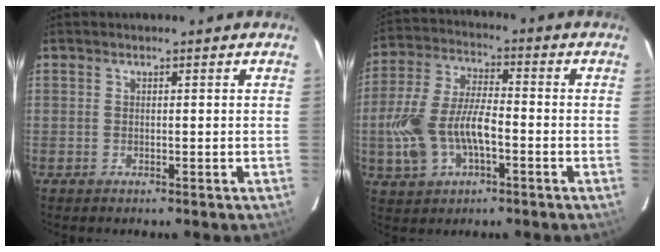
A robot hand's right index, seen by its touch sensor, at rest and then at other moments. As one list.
[{"total": 13.3, "force": [-3.6, 6.7, 10.9], "torque": [-0.239, 0.006, -0.063]}]